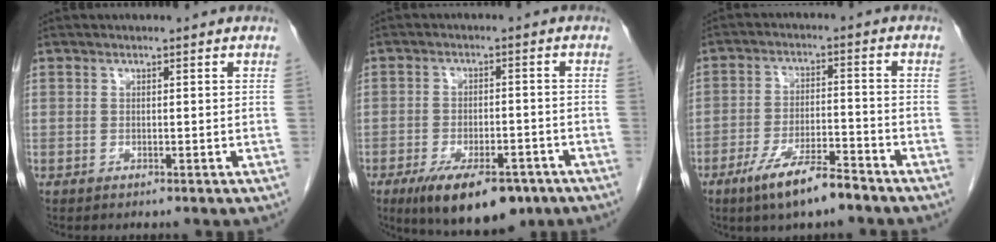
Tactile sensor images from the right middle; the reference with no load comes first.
{"total": 12.2, "force": [-8.0, 4.6, 7.9], "torque": [-0.128, -0.010, -0.121]}
{"total": 8.7, "force": [-6.3, 1.3, 5.9], "torque": [-0.111, -0.013, -0.111]}